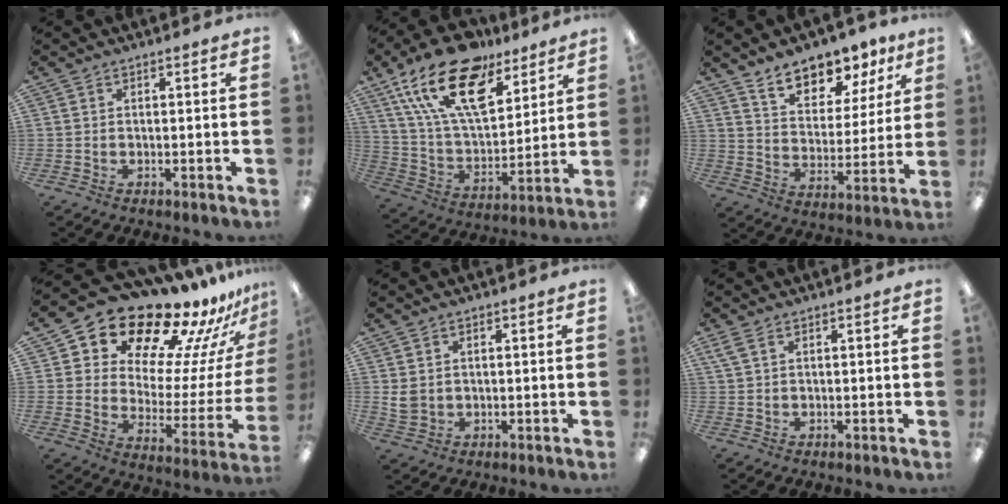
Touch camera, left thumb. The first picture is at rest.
{"total": 21.6, "force": [14.2, 9.9, 12.9], "torque": [-0.247, -0.077, 0.253]}
{"total": 11.6, "force": [9.8, 5.2, 3.4], "torque": [-0.052, -0.069, 0.181]}
{"total": 16.7, "force": [15.0, 5.6, 5.0], "torque": [-0.088, -0.138, 0.250]}
{"total": 3.2, "force": [1.0, 2.7, 1.4], "torque": [-0.020, -0.001, 0.021]}
{"total": 2.1, "force": [1.0, 0.9, 1.7], "torque": [-0.038, 0.000, 0.019]}